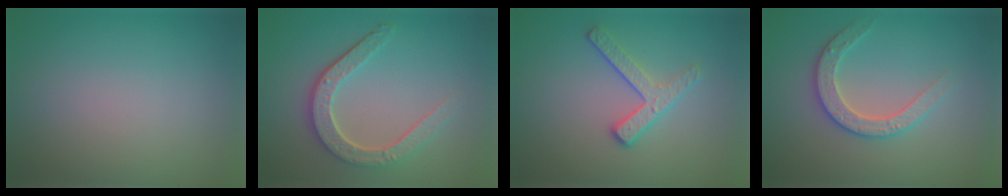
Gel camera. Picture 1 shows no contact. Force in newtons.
{"total": 4.9, "press": 3.7, "slide": 3.1}
{"total": 2.8, "press": 2.4, "slide": 1.4}
{"total": 2.8, "press": 2.8, "slide": 0.3}